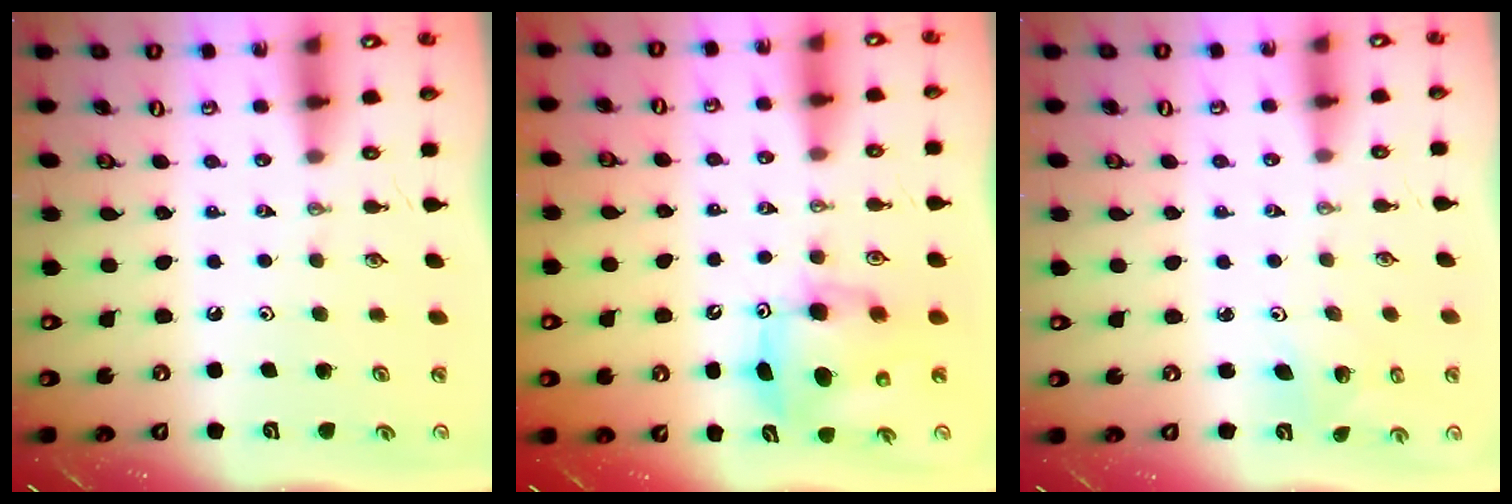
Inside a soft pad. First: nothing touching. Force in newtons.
{"total": 7.9, "press": 7.9, "slide": 0.6}
{"total": 2.7, "press": 2.7, "slide": 0.2}